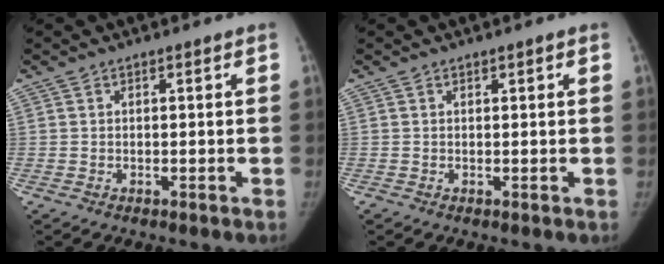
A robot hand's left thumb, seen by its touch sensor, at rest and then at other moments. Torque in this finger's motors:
{"motor_torque": [-0.33, 0.00, -0.22, 0.27, -0.02]}